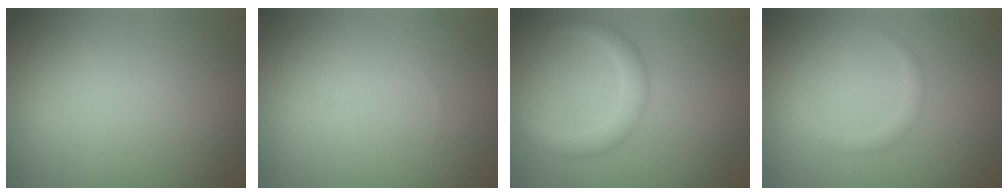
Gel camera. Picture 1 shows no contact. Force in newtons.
{"total": 0.0}
{"total": 2.5, "press": 2.5, "slide": 0.1}
{"total": 1.0, "press": 1.0, "slide": 0.0}